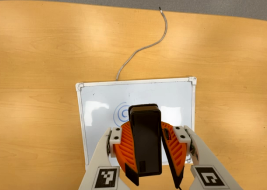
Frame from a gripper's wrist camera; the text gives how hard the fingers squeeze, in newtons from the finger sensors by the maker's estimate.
{"total": 8.8, "left": 9.1, "right": 8.4}